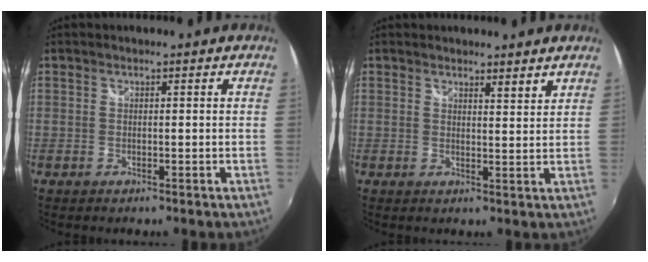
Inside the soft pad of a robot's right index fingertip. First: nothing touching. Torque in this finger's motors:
{"motor_torque": [-0.07, 0.23, -0.01, 0.01]}